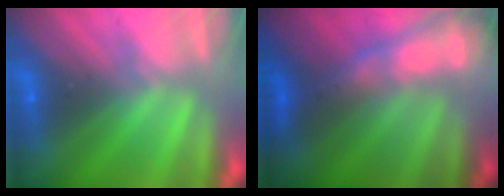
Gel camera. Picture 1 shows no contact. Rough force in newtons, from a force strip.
{"total": 5.6}